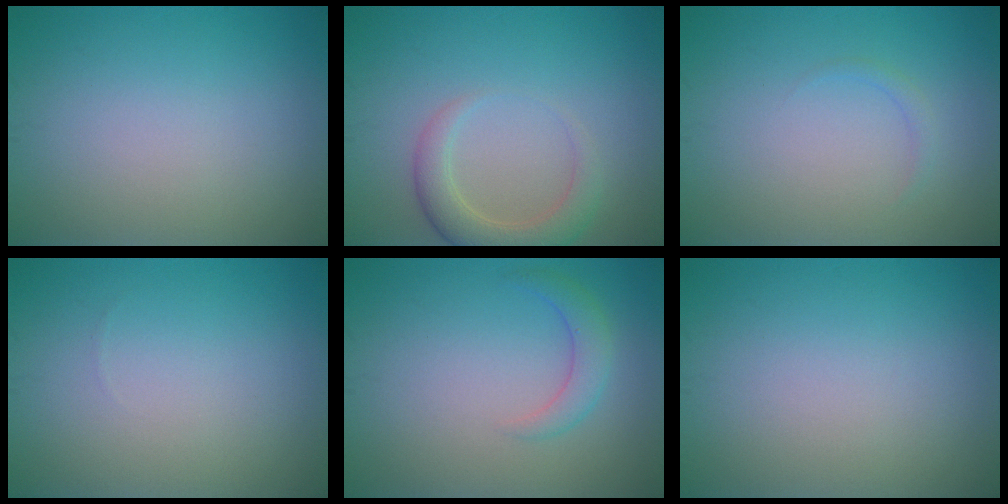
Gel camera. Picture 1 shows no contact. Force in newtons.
{"total": 3.5, "press": 3.5, "slide": 0.4}
{"total": 0.8, "press": 0.8, "slide": 0.1}
{"total": 0.0}
{"total": 2.0, "press": 2.0, "slide": 0.1}
{"total": 0.0}